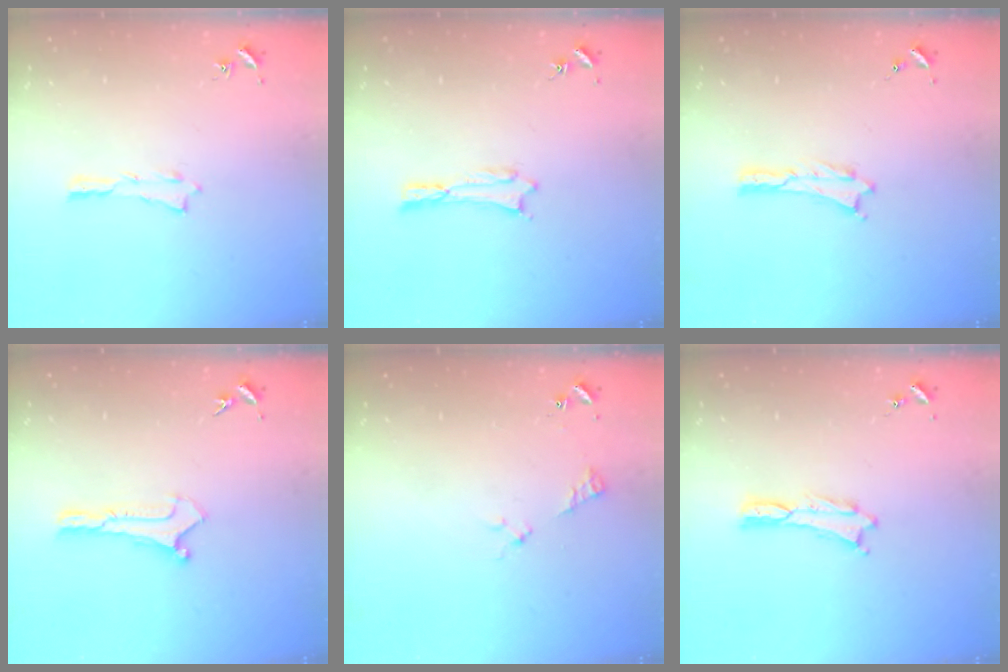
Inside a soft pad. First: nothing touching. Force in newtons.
{"total": 0.0}
{"total": 0.0}
{"total": 0.0}
{"total": 2.5, "press": 2.5, "slide": 0.3}
{"total": 0.0}